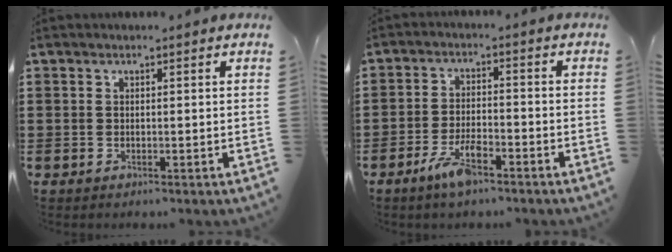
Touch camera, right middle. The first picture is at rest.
{"total": 5.8, "force": [-3.6, 1.8, 4.1], "torque": [-0.085, 0.003, -0.068]}